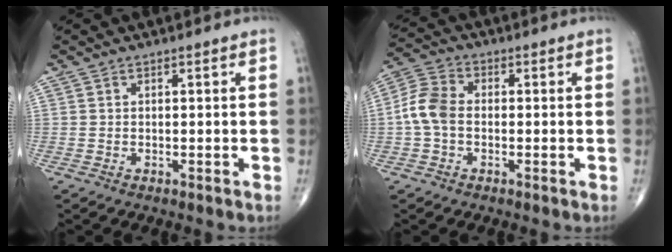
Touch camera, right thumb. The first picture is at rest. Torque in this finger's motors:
{"motor_torque": [-0.17, 0.43, 0.66, -0.05, 0.05]}